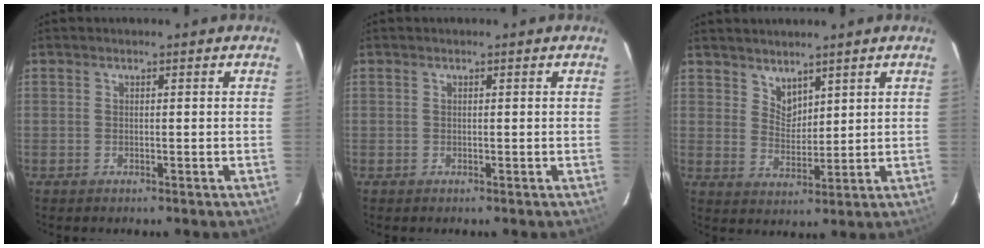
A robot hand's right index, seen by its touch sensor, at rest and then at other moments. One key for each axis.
{"total": 0.0}
{"total": 4.4, "fx": 3.7, "fy": 2.2, "fz": 1.2, "tx": -0.011, "ty": -0.001, "tz": 0.070}